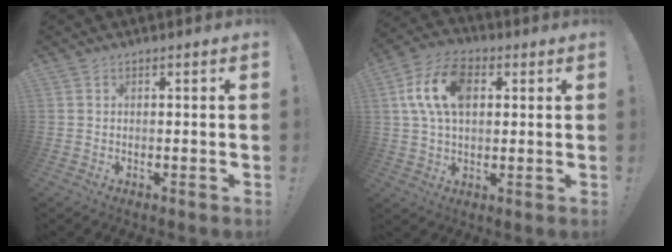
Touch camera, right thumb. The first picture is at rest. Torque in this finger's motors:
{"motor_torque": [0.44, 0.44, 0.14, 0.13, 0.25]}